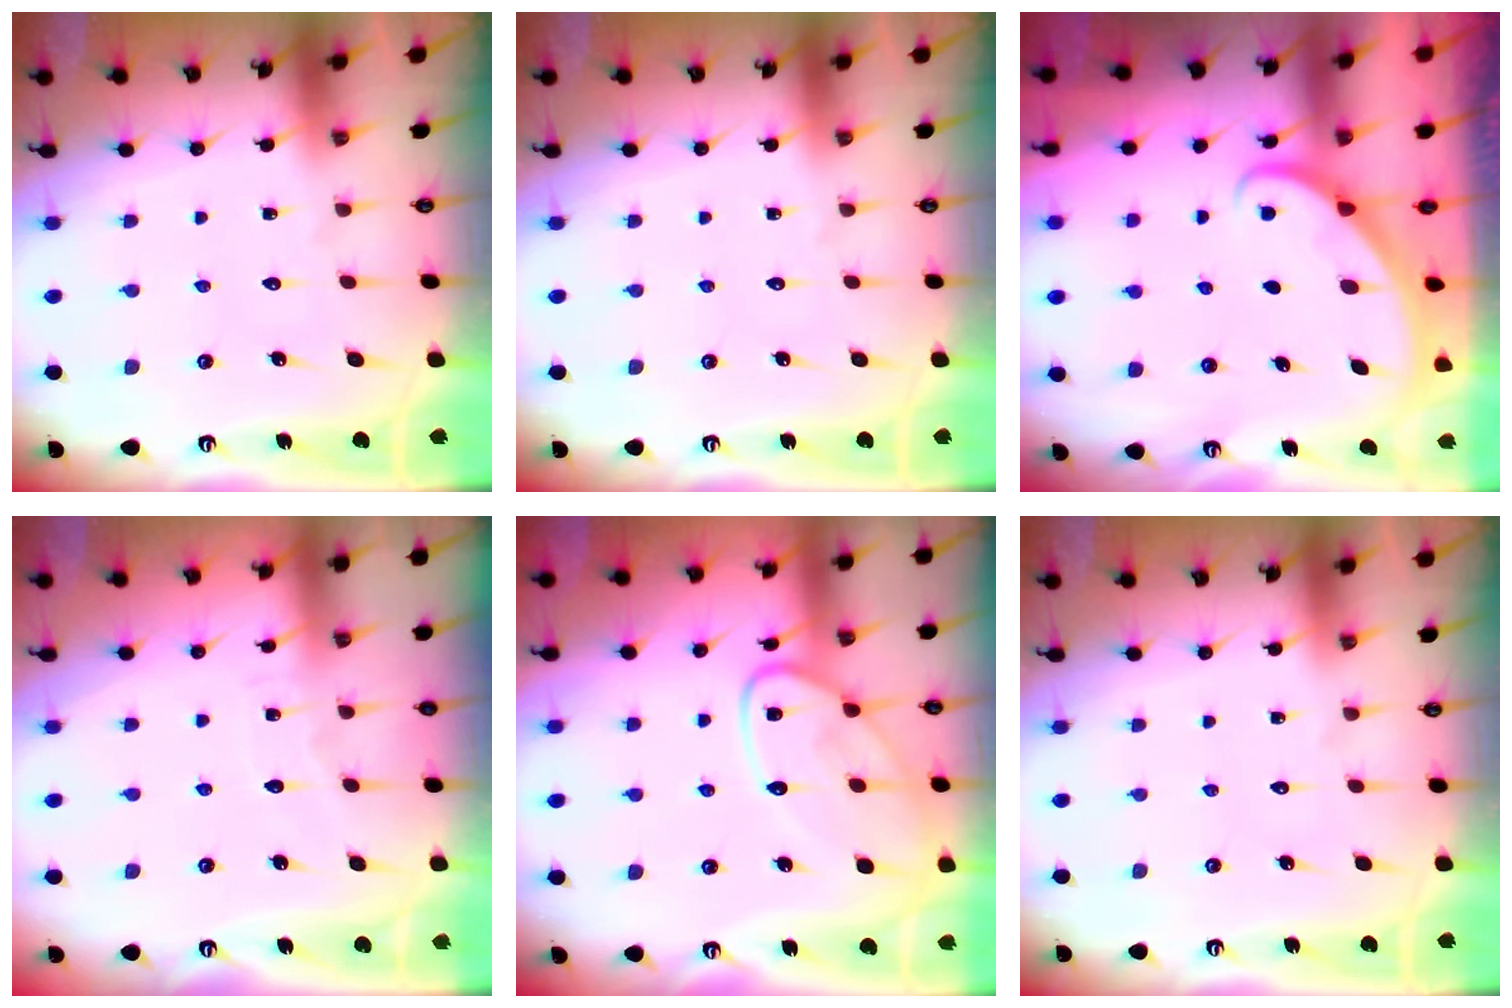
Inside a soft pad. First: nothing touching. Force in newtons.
{"total": 0.0}
{"total": 3.3, "press": 3.3, "slide": 0.2}
{"total": 3.4, "press": 3.4, "slide": 0.4}
{"total": 13.2, "press": 13.2, "slide": 1.2}
{"total": 0.0}